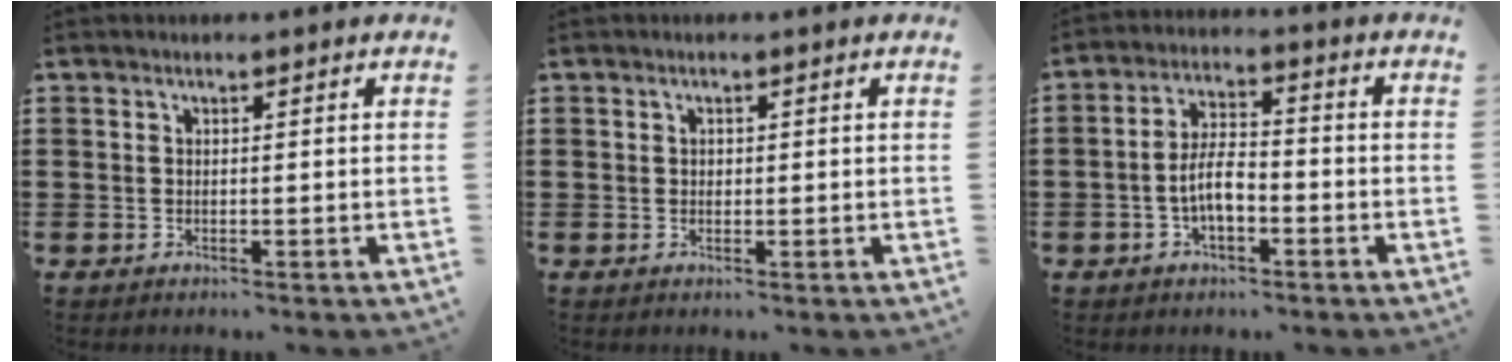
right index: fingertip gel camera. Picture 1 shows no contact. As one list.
[{"total": 0.7, "force": [0.2, 0.6, 0.3], "torque": [-0.008, 0.003, 0.004]}, {"total": 6.1, "force": [-1.8, 2.7, 5.2], "torque": [-0.109, 0.004, -0.038]}]